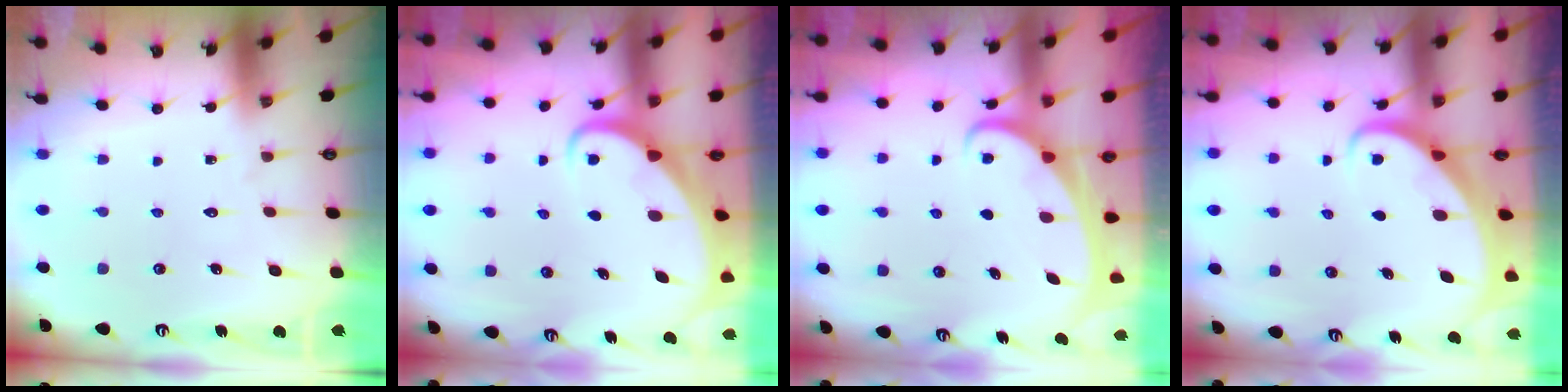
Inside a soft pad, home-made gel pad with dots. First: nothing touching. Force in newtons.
{"total": 3.0, "press": 3.0, "slide": 0.2}
{"total": 2.1, "press": 2.1, "slide": 0.3}
{"total": 2.8, "press": 2.8, "slide": 0.4}